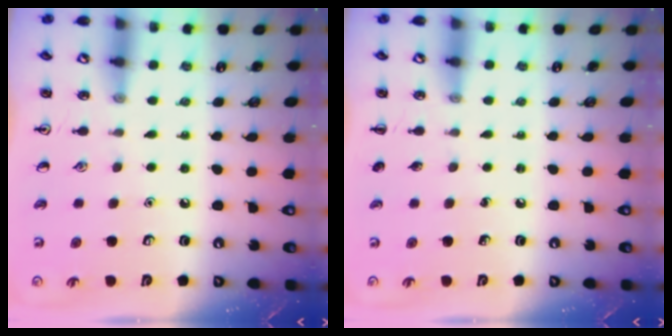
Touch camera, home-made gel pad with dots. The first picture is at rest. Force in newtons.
{"total": 0.0}